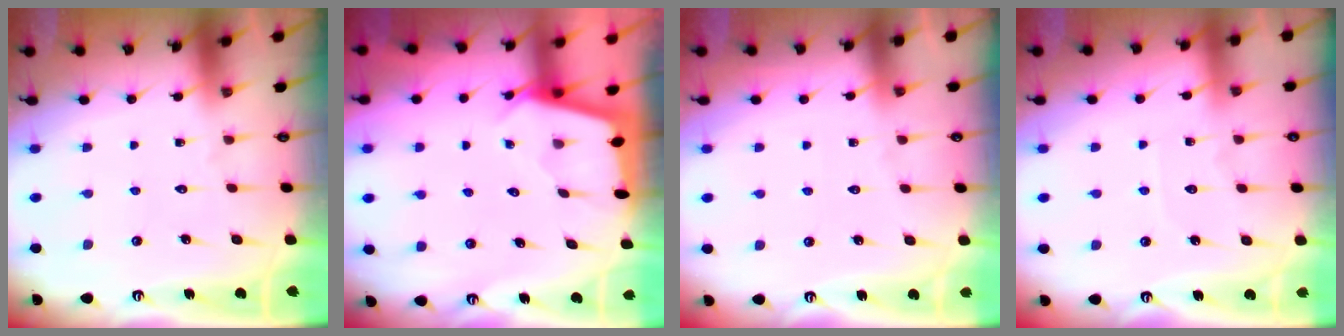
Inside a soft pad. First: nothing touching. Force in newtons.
{"total": 2.4, "press": 2.4, "slide": 0.3}
{"total": 2.6, "press": 2.6, "slide": 0.4}
{"total": 3.6, "press": 3.5, "slide": 0.4}